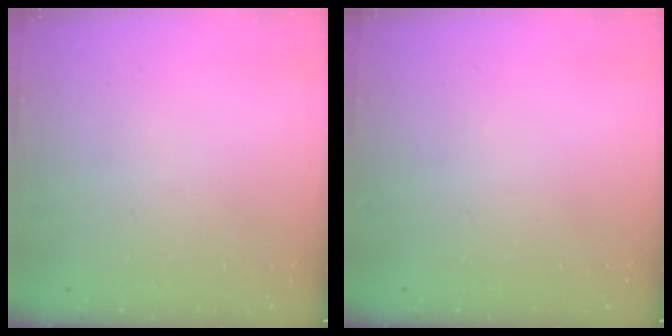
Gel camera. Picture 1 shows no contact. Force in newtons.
{"total": 0.0}